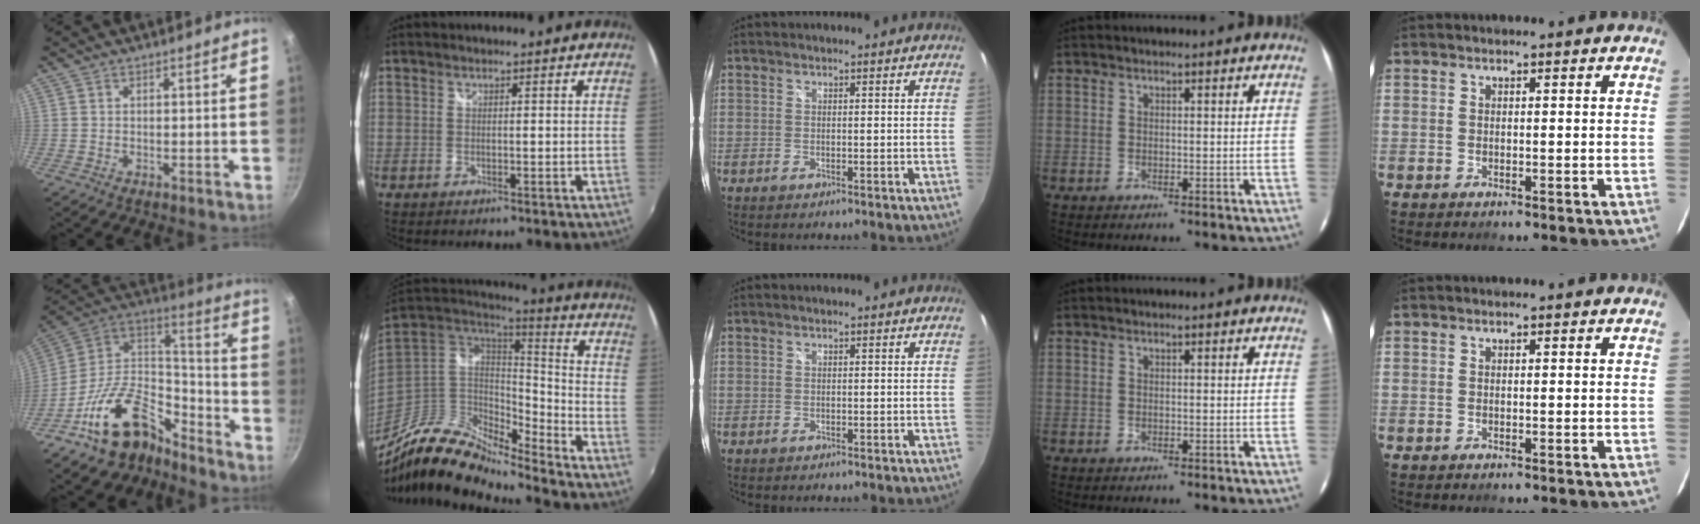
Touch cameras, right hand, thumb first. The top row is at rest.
{"thumb": {"total": 19.5, "force": [-12.7, 10.9, 9.9], "torque": [-0.131, 0.117, -0.225]}, "index": {"total": 15.7, "force": [-12.7, 4.4, 8.2], "torque": [-0.164, -0.014, -0.246]}}